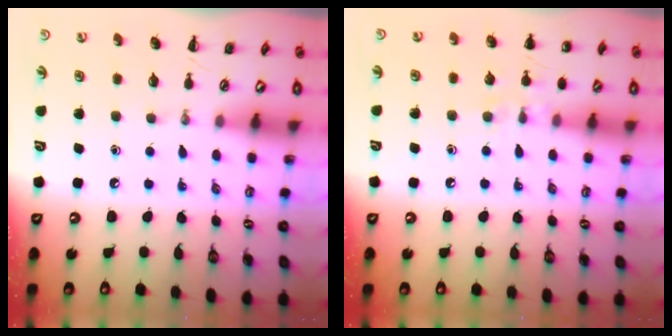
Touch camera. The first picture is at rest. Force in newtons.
{"total": 6.8, "press": 6.6, "slide": 1.6}